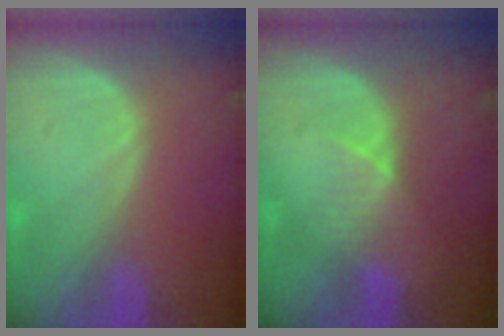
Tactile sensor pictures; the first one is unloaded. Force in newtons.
{"total": 3.6, "press": 3.3, "slide": 1.4}